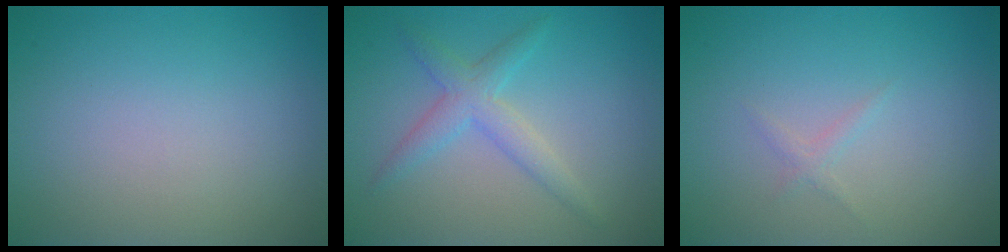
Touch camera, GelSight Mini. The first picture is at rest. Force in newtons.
{"total": 2.8, "press": 2.8, "slide": 0.1}
{"total": 0.8, "press": 0.8, "slide": 0.1}